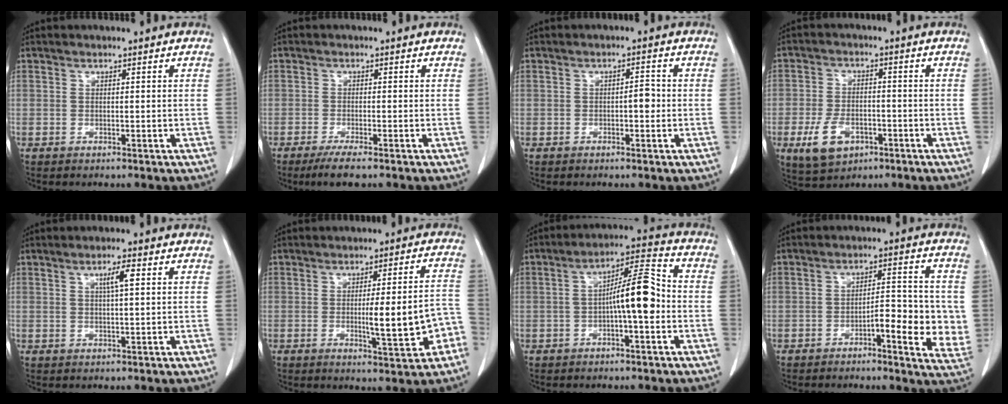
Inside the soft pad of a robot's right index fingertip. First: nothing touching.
{"total": 3.6, "force": [-2.6, 0.3, 2.5], "torque": [-0.046, -0.008, -0.046]}
{"total": 2.1, "force": [-0.4, 0.8, 1.9], "torque": [-0.025, 0.005, -0.007]}
{"total": 7.3, "force": [-3.2, 4.5, 4.7], "torque": [-0.099, -0.001, -0.048]}
{"total": 2.9, "force": [1.0, 0.1, 2.7], "torque": [-0.047, 0.002, 0.016]}
{"total": 10.1, "force": [-2.8, 1.4, 9.6], "torque": [-0.125, 0.013, -0.029]}
{"total": 9.3, "force": [-1.3, 1.5, 9.1], "torque": [-0.150, 0.026, -0.027]}
{"total": 9.7, "force": [-2.0, 2.3, 9.2], "torque": [-0.112, 0.007, -0.026]}